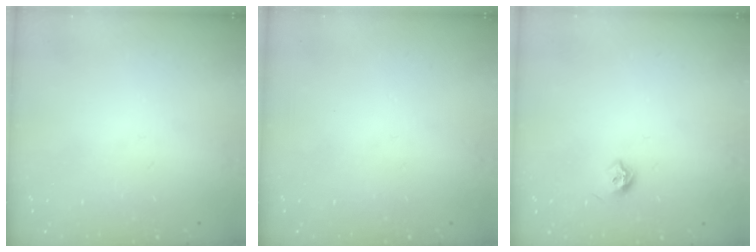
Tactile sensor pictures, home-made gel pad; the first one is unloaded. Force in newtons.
{"total": 0.0}
{"total": 6.0, "press": 5.9, "slide": 1.0}